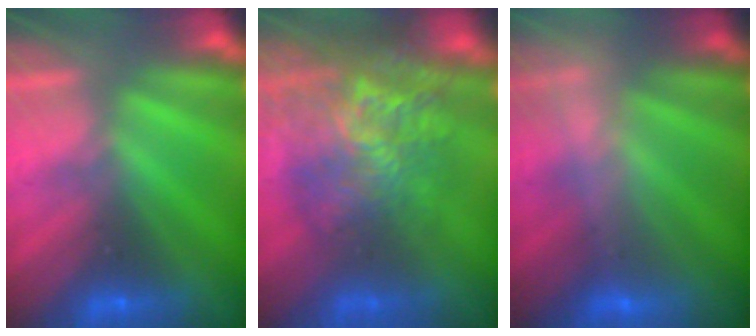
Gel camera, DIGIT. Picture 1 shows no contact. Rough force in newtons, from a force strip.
{"total": 11.6}
{"total": 2.4}